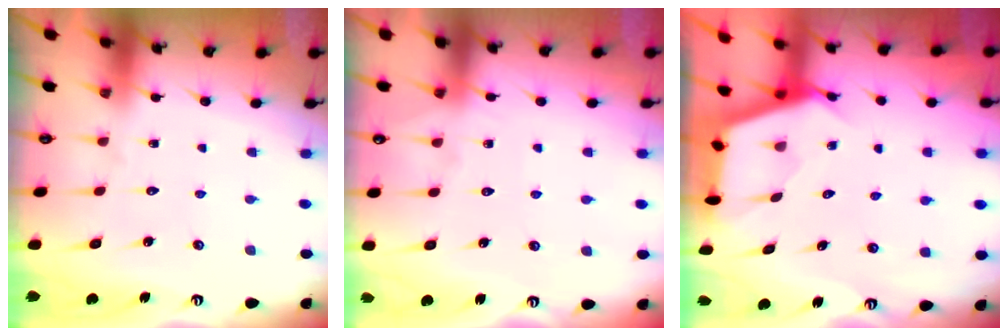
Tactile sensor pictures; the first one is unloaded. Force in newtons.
{"total": 3.4, "press": 3.4, "slide": 0.4}
{"total": 2.5, "press": 2.5, "slide": 0.3}